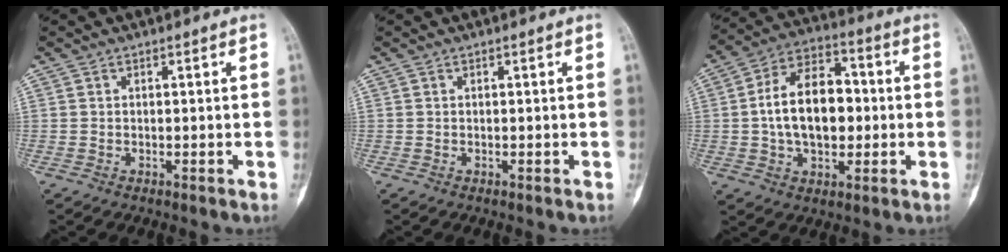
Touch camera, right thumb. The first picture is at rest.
{"total": 0.0}
{"total": 15.4, "force": [0.0, 9.5, 12.0], "torque": [-0.176, 0.028, -0.004]}